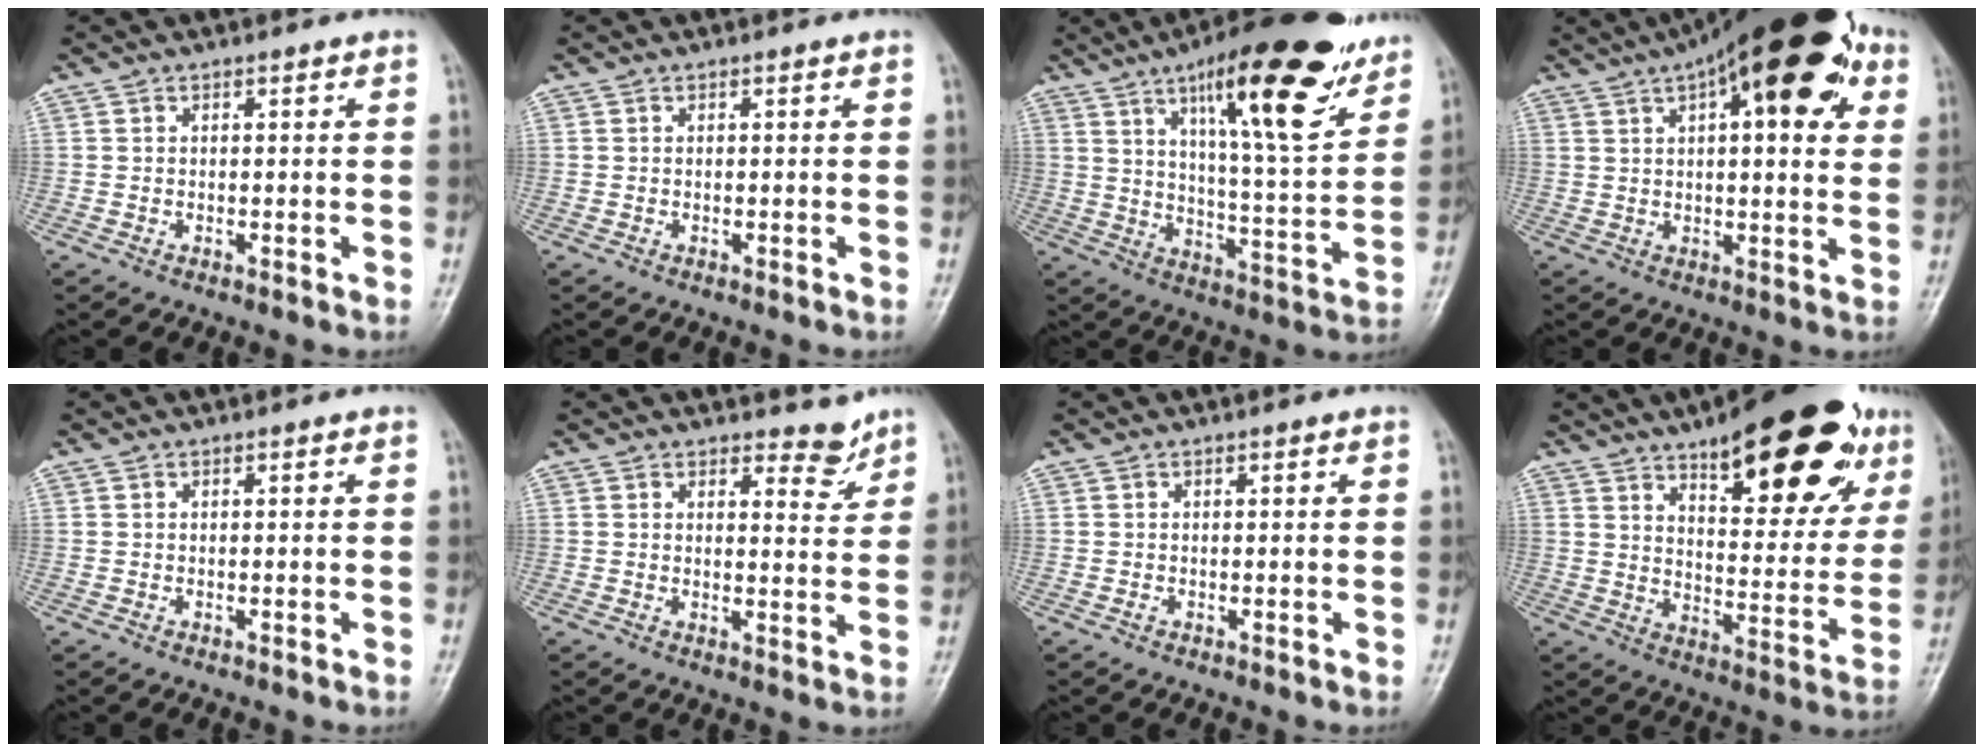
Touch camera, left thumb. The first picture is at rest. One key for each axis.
{"total": 0.0}
{"total": 22.9, "fx": 13.4, "fy": 5.8, "fz": 17.6, "tx": -0.233, "ty": -0.053, "tz": 0.206}
{"total": 22.5, "fx": 10.1, "fy": 8.1, "fz": 18.4, "tx": -0.252, "ty": 0.014, "tz": 0.143}
{"total": 0.0}
{"total": 4.1, "fx": 3.5, "fy": 1.7, "fz": 1.3, "tx": 0.004, "ty": -0.028, "tz": 0.046}
{"total": 0.6, "fx": 0.1, "fy": 0.3, "fz": 0.5, "tx": -0.003, "ty": 0.004, "tz": 0.003}
{"total": 26.0, "fx": 15.2, "fy": 9.5, "fz": 18.9, "tx": -0.218, "ty": -0.048, "tz": 0.218}